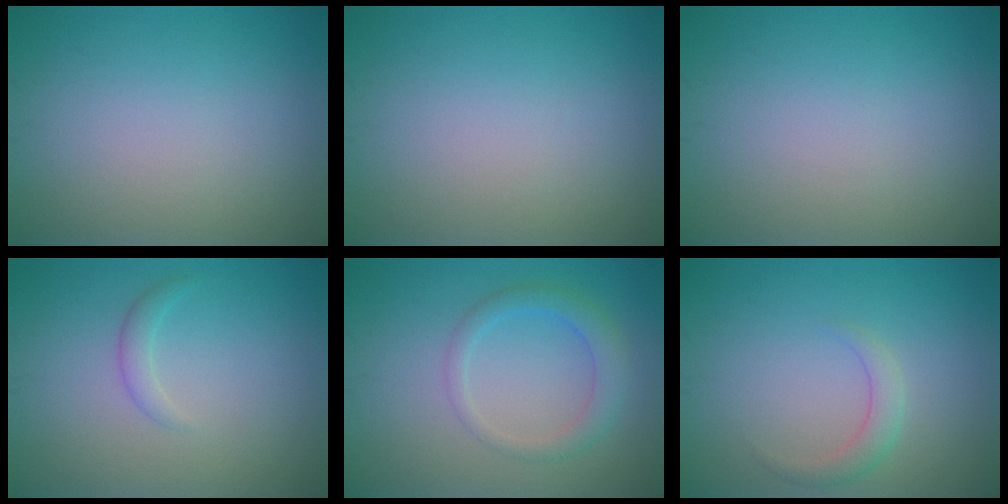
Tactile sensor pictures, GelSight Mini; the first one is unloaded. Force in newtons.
{"total": 0.0}
{"total": 0.0}
{"total": 1.2, "press": 1.1, "slide": 0.2}
{"total": 2.6, "press": 2.6, "slide": 0.0}
{"total": 1.7, "press": 1.7, "slide": 0.0}